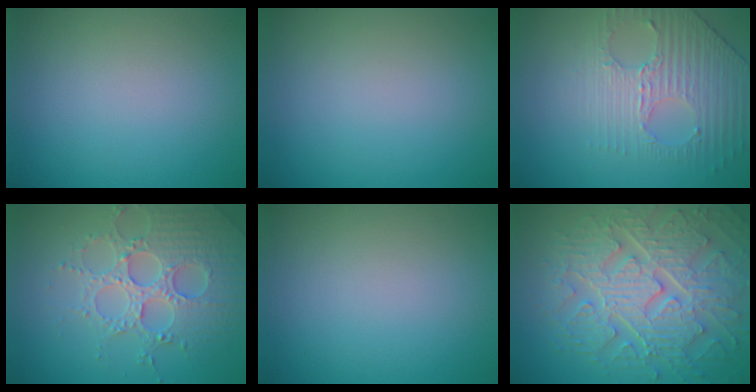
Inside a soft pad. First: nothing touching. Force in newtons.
{"total": 0.0}
{"total": 4.0, "press": 3.5, "slide": 1.9}
{"total": 4.7, "press": 4.7, "slide": 0.7}
{"total": 0.0}
{"total": 9.4, "press": 6.8, "slide": 6.5}